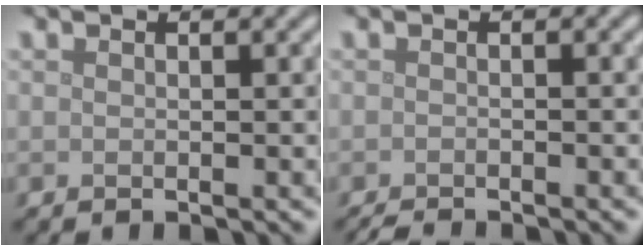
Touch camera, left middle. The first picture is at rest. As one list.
[{"total": 1.8, "force": [-1.6, 0.2, 0.6], "torque": [-0.007, -0.003, -0.029]}]